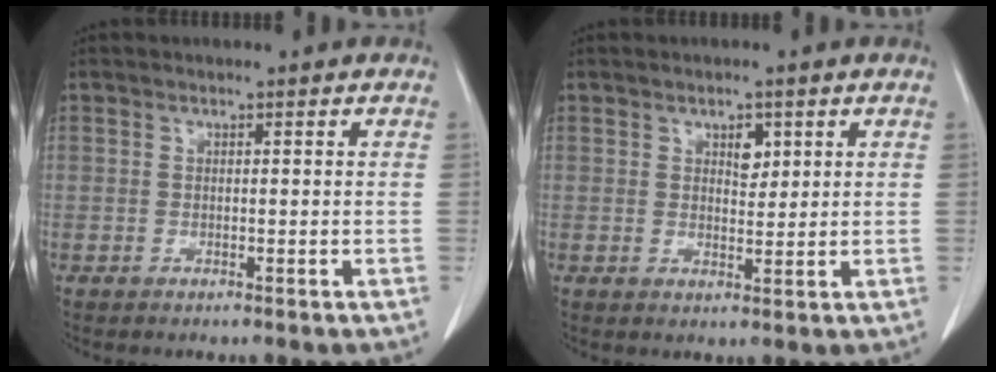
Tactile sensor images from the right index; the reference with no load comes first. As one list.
[{"total": 2.5, "force": [1.2, 1.4, 1.7], "torque": [-0.023, -0.002, 0.020]}]